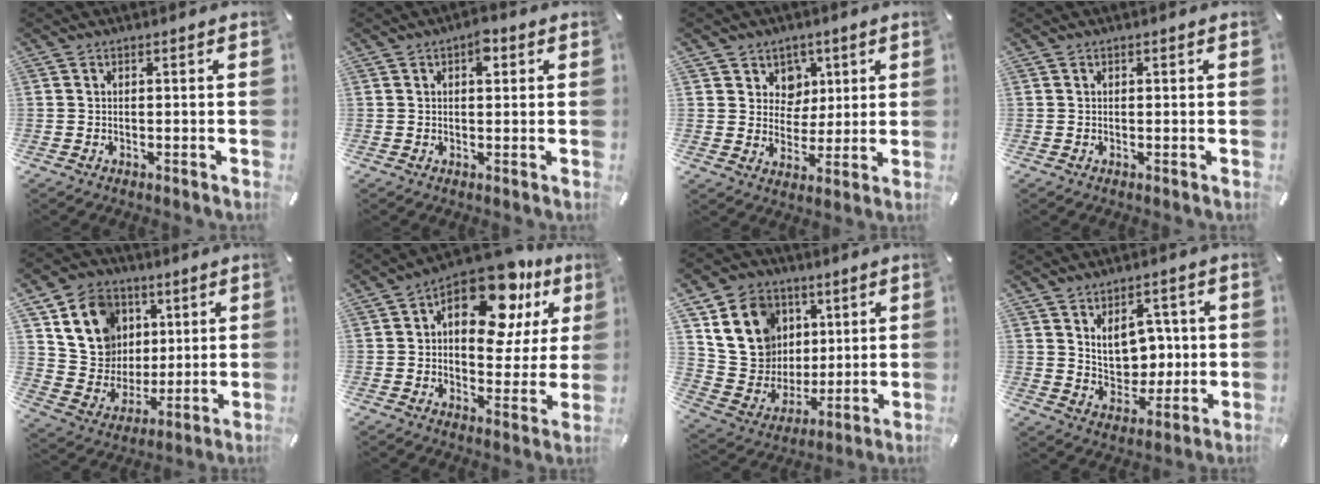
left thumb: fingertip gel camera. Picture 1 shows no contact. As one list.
[{"total": 3.7, "force": [1.3, 2.0, 2.8], "torque": [-0.029, -0.005, 0.014]}, {"total": 7.6, "force": [3.0, 6.9, 0.5], "torque": [-0.012, -0.023, 0.055]}, {"total": 0.0}, {"total": 15.8, "force": [5.9, 13.8, 5.0], "torque": [-0.089, -0.018, 0.122]}, {"total": 18.0, "force": [10.1, 9.1, 11.8], "torque": [-0.165, -0.070, 0.169]}, {"total": 17.5, "force": [6.5, 15.0, 6.1], "torque": [-0.116, -0.021, 0.137]}, {"total": 9.6, "force": [2.6, 7.5, 5.4], "torque": [-0.074, -0.008, 0.049]}]